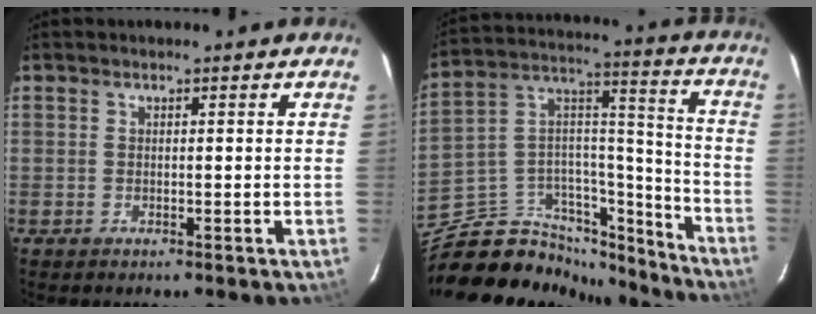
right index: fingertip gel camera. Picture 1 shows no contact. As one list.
[{"total": 21.5, "force": [-17.2, 10.1, 8.1], "torque": [-0.158, 0.071, -0.260]}]